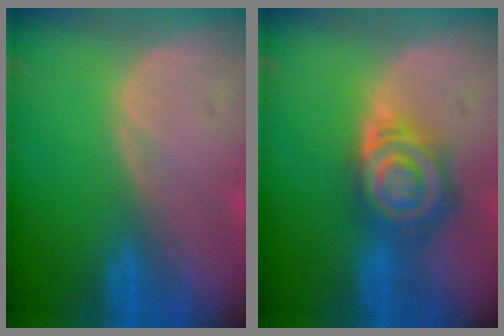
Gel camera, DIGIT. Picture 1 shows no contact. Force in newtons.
{"total": 7.9, "press": 6.9, "slide": 3.7}